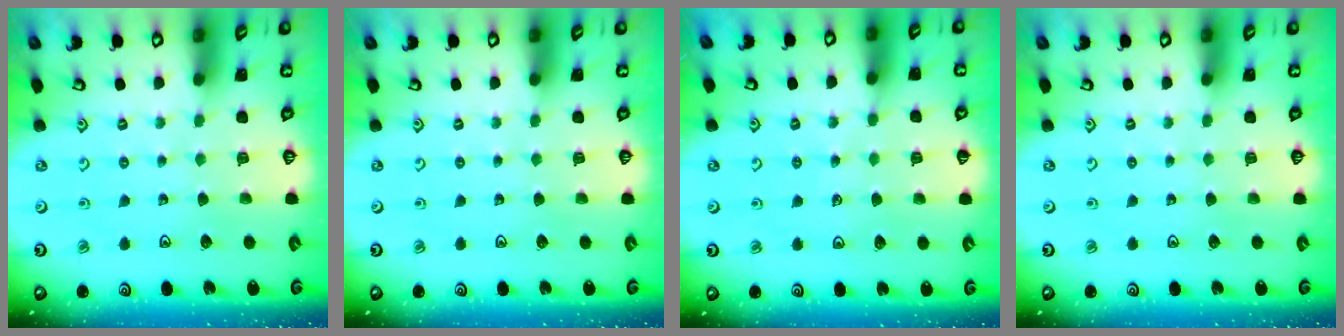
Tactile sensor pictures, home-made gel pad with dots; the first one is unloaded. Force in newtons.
{"total": 0.0}
{"total": 5.0, "press": 4.8, "slide": 1.3}
{"total": 0.0}